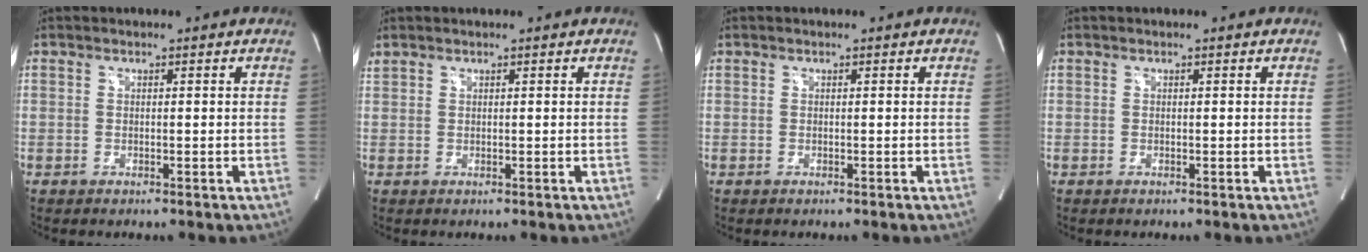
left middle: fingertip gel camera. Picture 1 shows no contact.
{"total": 0.8, "force": [0.8, 0.0, 0.2], "torque": [-0.019, 0.014, 0.022]}
{"total": 0.0}
{"total": 0.0}